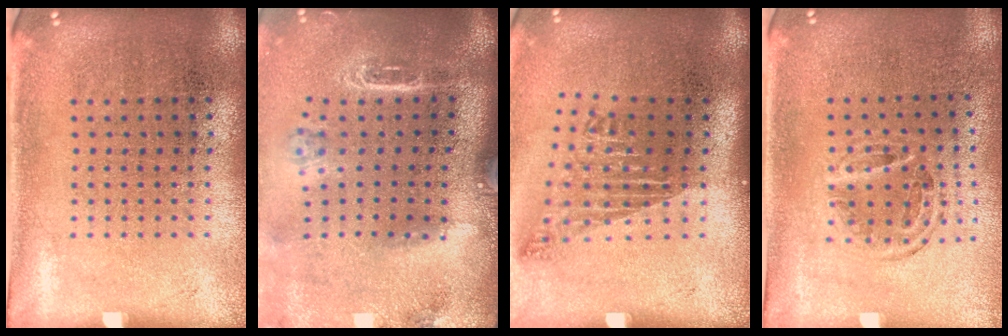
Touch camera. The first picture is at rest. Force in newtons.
{"total": 2.6, "press": 2.0, "slide": 1.7}
{"total": 1.8, "press": 1.1, "slide": 1.4}
{"total": 1.1, "press": 1.0, "slide": 0.4}